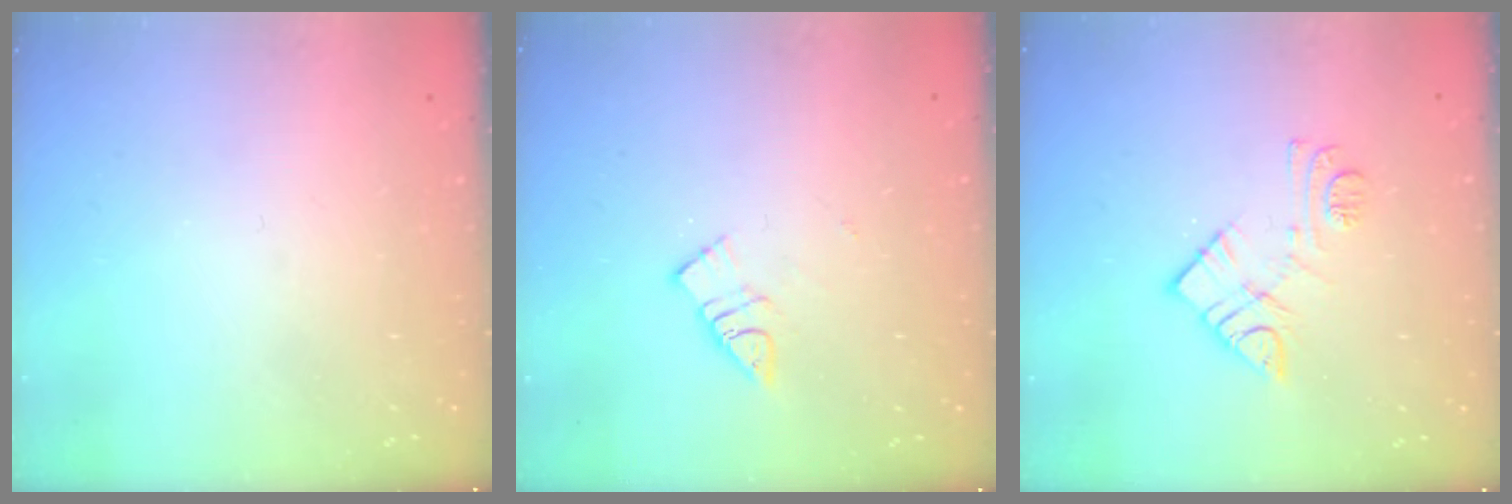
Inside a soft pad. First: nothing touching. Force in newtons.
{"total": 8.1, "press": 8.0, "slide": 0.5}
{"total": 10.8, "press": 10.8, "slide": 0.8}